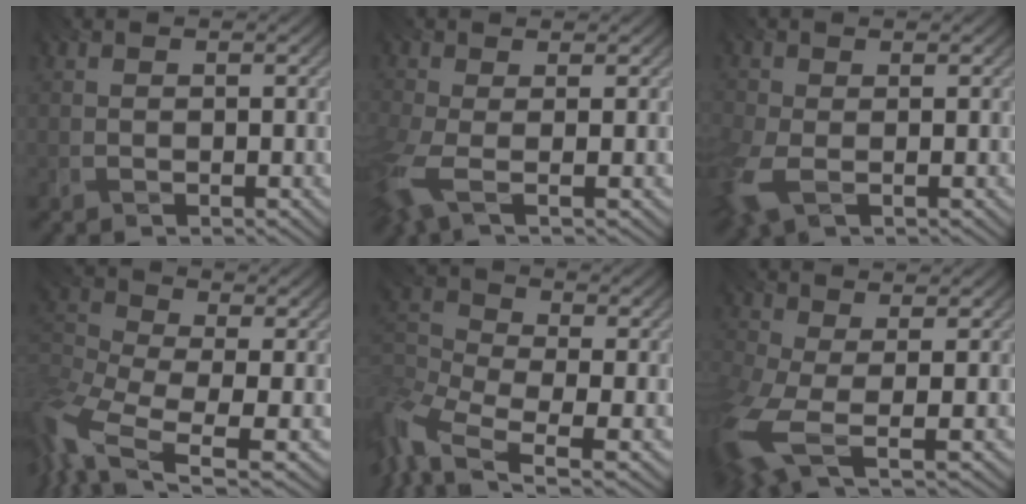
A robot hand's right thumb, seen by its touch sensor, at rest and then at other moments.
{"total": 4.9, "force": [-1.5, 2.0, 4.2], "torque": [-0.113, -0.013, -0.039]}
{"total": 4.8, "force": [-1.1, 3.2, 3.4], "torque": [-0.102, -0.008, -0.028]}
{"total": 10.4, "force": [-4.5, 4.5, 8.2], "torque": [-0.205, -0.010, -0.096]}
{"total": 8.8, "force": [-5.0, 4.0, 6.0], "torque": [-0.158, -0.014, -0.106]}
{"total": 8.1, "force": [-2.4, 4.0, 6.7], "torque": [-0.182, -0.026, -0.054]}